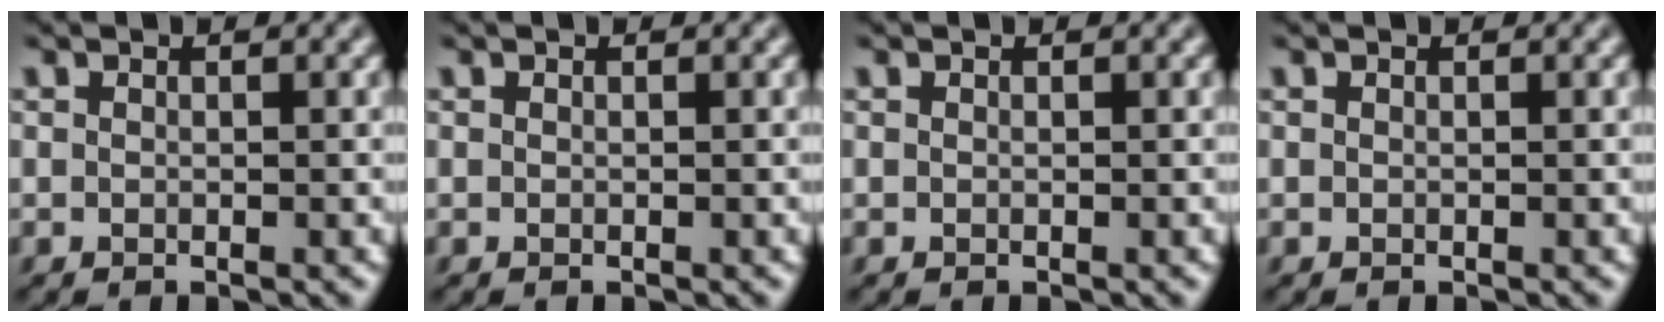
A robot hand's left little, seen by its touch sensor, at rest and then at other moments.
{"total": 0.0}
{"total": 0.0}
{"total": 0.0}